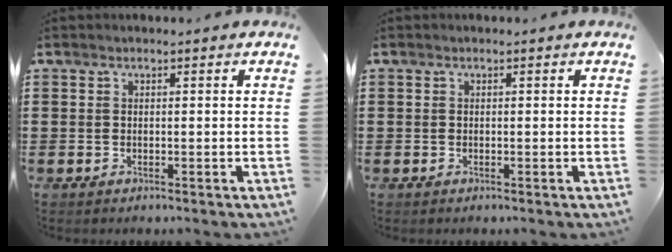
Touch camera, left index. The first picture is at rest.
{"total": 0.0}